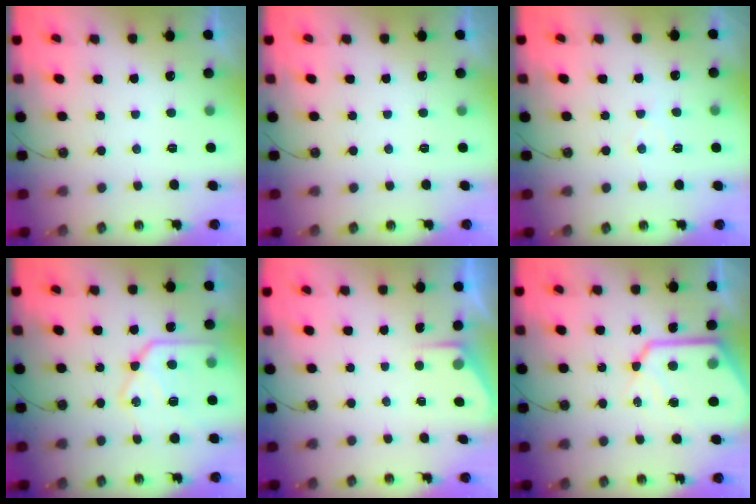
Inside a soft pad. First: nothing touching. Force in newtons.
{"total": 0.0}
{"total": 4.3, "press": 4.3, "slide": 0.5}
{"total": 17.6, "press": 17.6, "slide": 1.6}
{"total": 2.6, "press": 2.5, "slide": 0.4}
{"total": 15.7, "press": 15.7, "slide": 1.5}